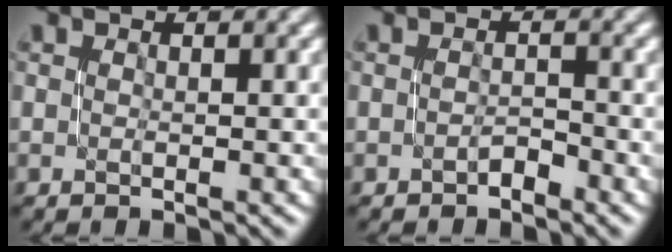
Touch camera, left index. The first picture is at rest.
{"total": 0.7, "force": [-0.7, 0.0, 0.0], "torque": [0.003, 0.005, -0.013]}